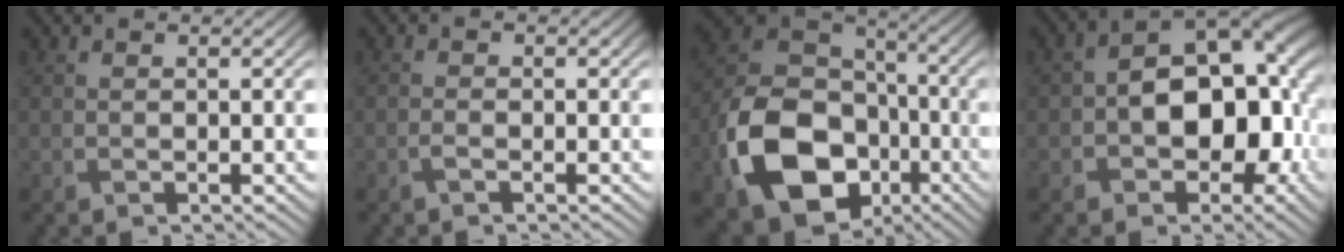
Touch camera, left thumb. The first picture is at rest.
{"total": 1.0, "force": [-0.6, 0.3, 0.7], "torque": [-0.017, 0.002, -0.014]}
{"total": 16.2, "force": [-6.4, 11.6, 9.3], "torque": [-0.199, -0.045, -0.121]}
{"total": 12.8, "force": [-0.8, 8.1, 9.9], "torque": [-0.151, -0.008, -0.010]}